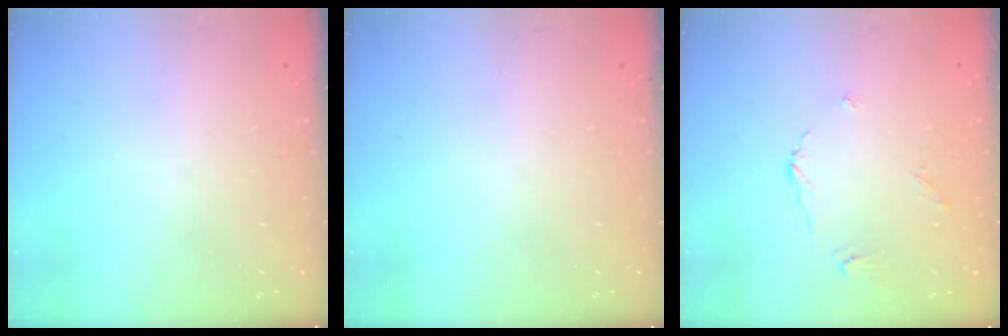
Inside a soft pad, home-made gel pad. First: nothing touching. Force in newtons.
{"total": 0.0}
{"total": 2.2, "press": 2.2, "slide": 0.4}